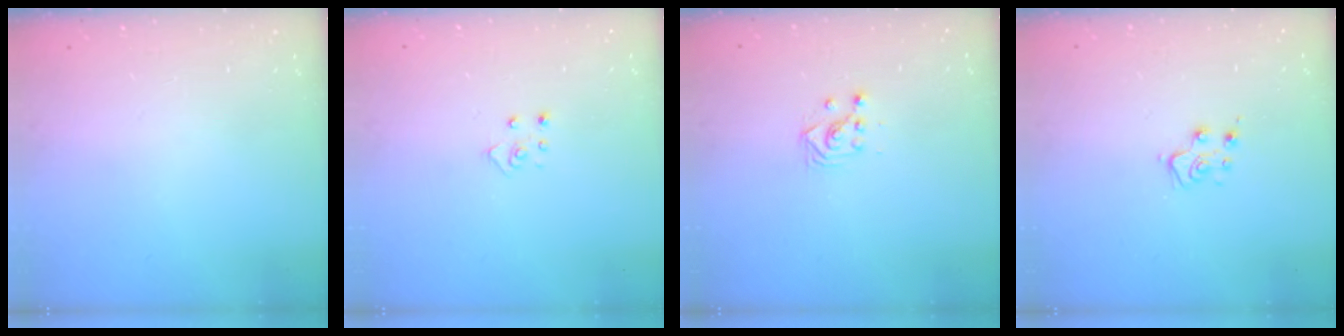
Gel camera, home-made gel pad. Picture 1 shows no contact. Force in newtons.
{"total": 3.8, "press": 3.8, "slide": 0.4}
{"total": 3.0, "press": 3.0, "slide": 0.1}
{"total": 6.2, "press": 6.1, "slide": 0.8}